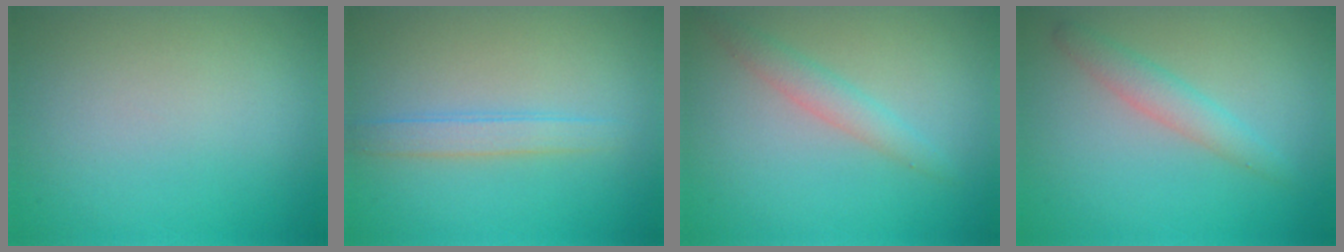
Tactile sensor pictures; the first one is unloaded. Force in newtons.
{"total": 1.9, "press": 1.9, "slide": 0.0}
{"total": 2.0, "press": 2.0, "slide": 0.2}
{"total": 2.3, "press": 2.3, "slide": 0.0}